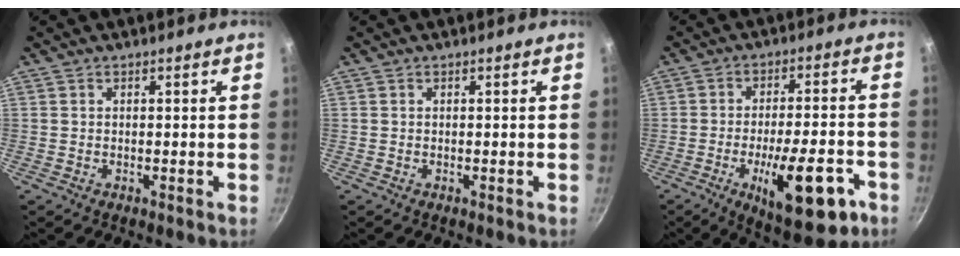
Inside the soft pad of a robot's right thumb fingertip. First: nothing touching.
{"total": 0.0}
{"total": 17.1, "force": [-7.0, 5.8, 14.5], "torque": [-0.189, 0.023, -0.094]}